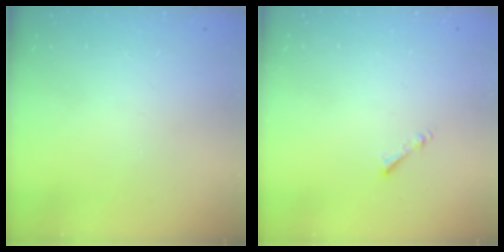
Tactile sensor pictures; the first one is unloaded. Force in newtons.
{"total": 1.3, "press": 1.2, "slide": 0.3}